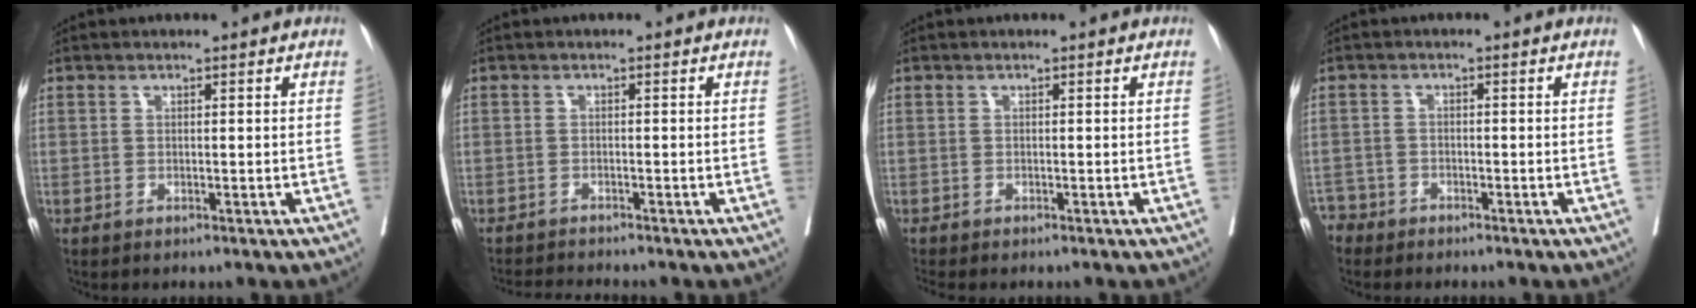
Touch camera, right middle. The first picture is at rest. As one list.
[{"total": 3.1, "force": [-3.0, -0.9, 0.4], "torque": [-0.002, -0.016, -0.051]}, {"total": 2.3, "force": [-2.0, 0.4, 1.0], "torque": [-0.016, -0.005, -0.030]}, {"total": 2.8, "force": [-2.5, 1.2, -0.7], "torque": [0.008, 0.000, -0.053]}]